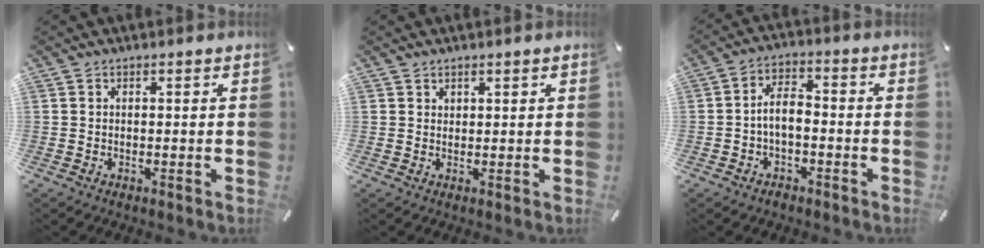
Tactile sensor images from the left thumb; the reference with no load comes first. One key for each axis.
{"total": 1.2, "fx": 1.0, "fy": 0.7, "fz": 0.0, "tx": 0.008, "ty": -0.005, "tz": 0.018}
{"total": 6.4, "fx": -1.8, "fy": 3.7, "fz": 4.9, "tx": -0.096, "ty": 0.015, "tz": -0.035}